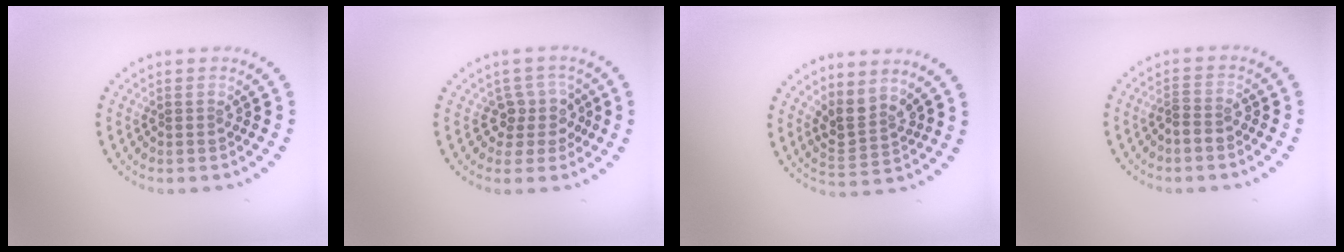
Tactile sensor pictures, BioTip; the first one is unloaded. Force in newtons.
{"total": 2.4, "press": 1.9, "slide": 1.4}
{"total": 2.7, "press": 2.0, "slide": 1.9}
{"total": 1.4, "press": 1.2, "slide": 0.7}